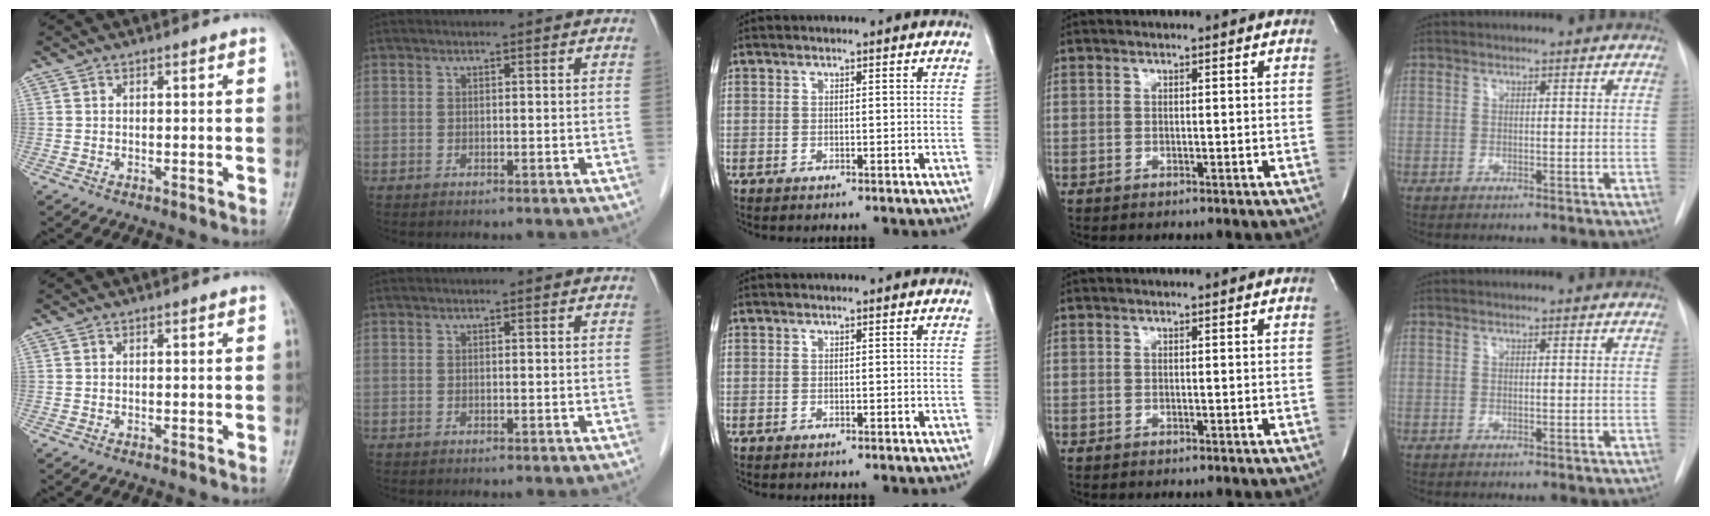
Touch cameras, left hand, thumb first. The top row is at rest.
{}